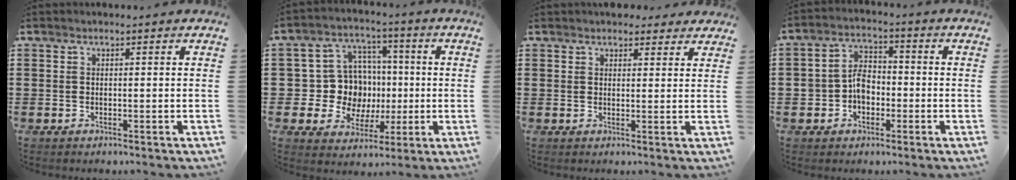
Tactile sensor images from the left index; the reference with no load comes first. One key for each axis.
{"total": 10.5, "fx": 0.5, "fy": 10.0, "fz": 3.1, "tx": -0.100, "ty": 0.004, "tz": 0.021}
{"total": 3.0, "fx": 2.7, "fy": 1.4, "fz": 0.5, "tx": -0.010, "ty": -0.003, "tz": 0.049}
{"total": 5.0, "fx": -1.4, "fy": 3.8, "fz": 2.9, "tx": -0.067, "ty": 0.010, "tz": -0.030}